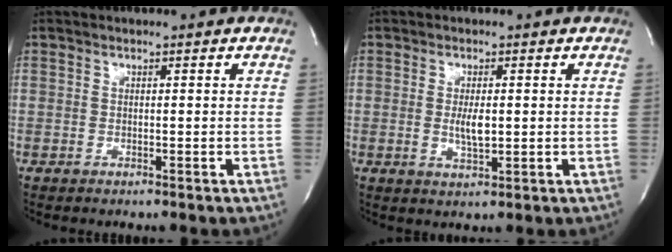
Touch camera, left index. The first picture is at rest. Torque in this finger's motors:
{"motor_torque": [0.33, 0.16, 0.22, 0.03]}